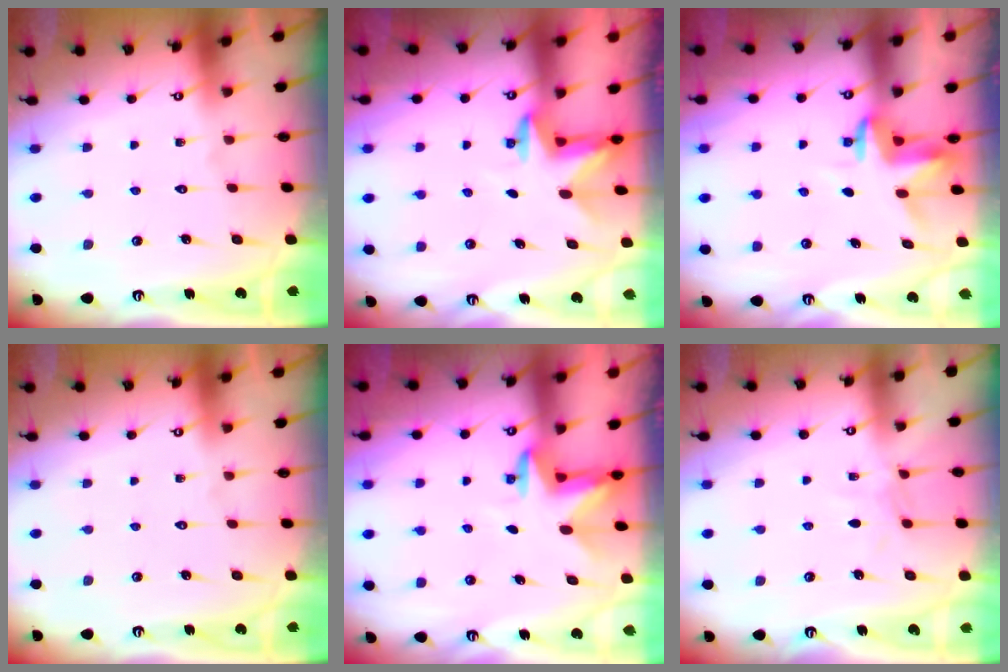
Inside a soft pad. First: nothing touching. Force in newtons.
{"total": 3.0, "press": 2.9, "slide": 0.7}
{"total": 3.6, "press": 3.6, "slide": 0.2}
{"total": 0.0}
{"total": 3.1, "press": 3.0, "slide": 0.7}
{"total": 5.4, "press": 5.4, "slide": 0.6}